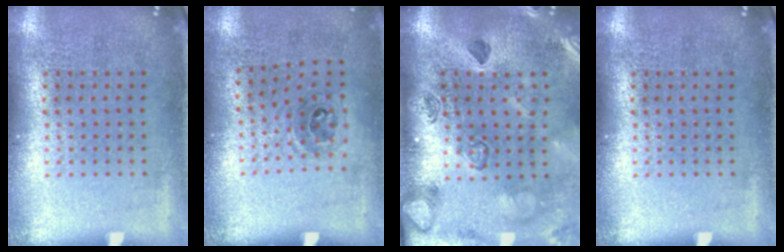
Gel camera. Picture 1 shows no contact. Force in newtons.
{"total": 1.1, "press": 0.7, "slide": 0.8}
{"total": 2.3, "press": 2.3, "slide": 0.5}
{"total": 0.0}